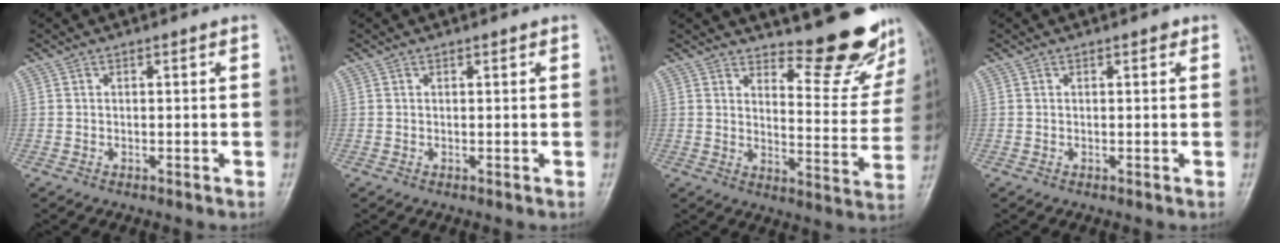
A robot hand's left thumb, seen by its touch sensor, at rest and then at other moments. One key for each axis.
{"total": 0.6, "fx": 0.3, "fy": 0.4, "fz": 0.2, "tx": 0.004, "ty": -0.001, "tz": 0.002}
{"total": 14.7, "fx": 12.8, "fy": 4.0, "fz": 6.1, "tx": -0.040, "ty": -0.127, "tz": 0.161}
{"total": 1.0, "fx": 0.5, "fy": 0.6, "fz": 0.6, "tx": 0.004, "ty": 0.000, "tz": 0.003}